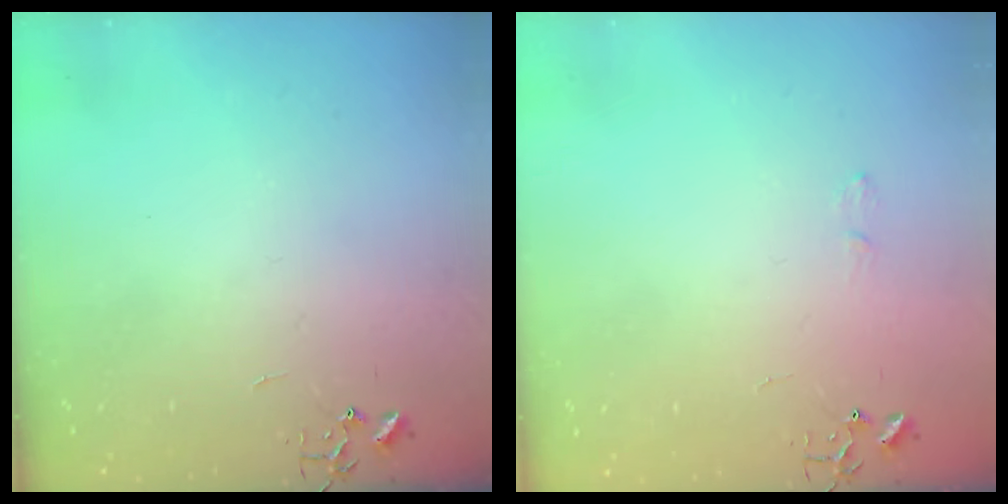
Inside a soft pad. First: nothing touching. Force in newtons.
{"total": 4.6, "press": 4.6, "slide": 0.7}